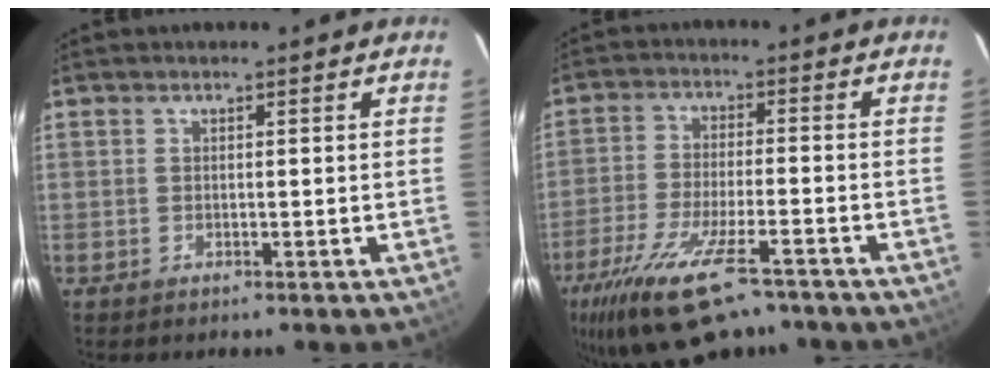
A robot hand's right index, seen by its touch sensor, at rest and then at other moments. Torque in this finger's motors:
{"motor_torque": [1.73, -0.41, 0.78, 0.21]}